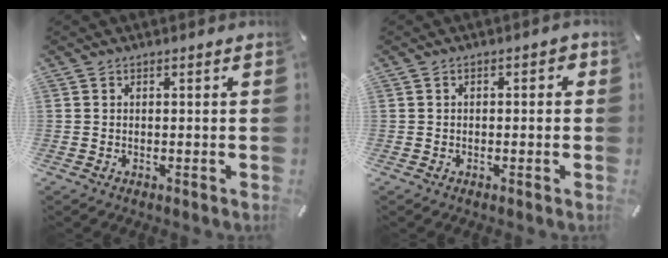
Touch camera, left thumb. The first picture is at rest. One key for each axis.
{"total": 1.6, "fx": -0.5, "fy": 1.0, "fz": 1.2, "tx": -0.021, "ty": 0.008, "tz": -0.012}